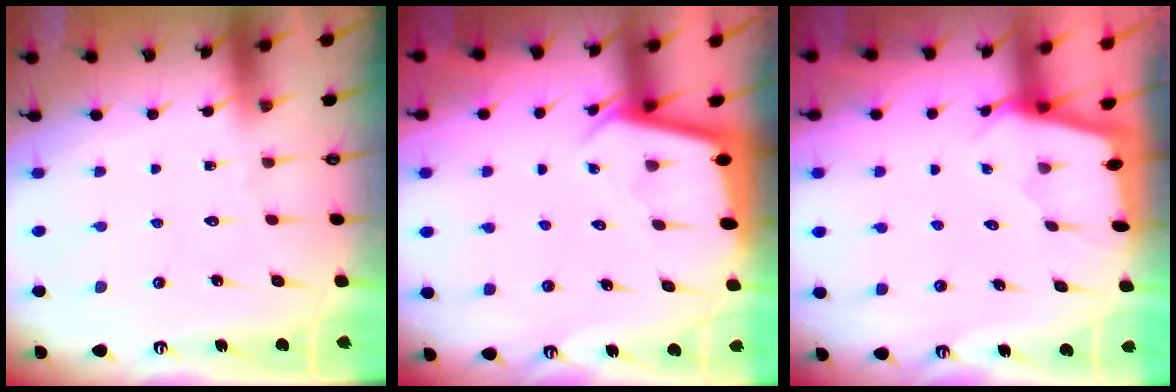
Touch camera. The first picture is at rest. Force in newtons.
{"total": 2.3, "press": 2.3, "slide": 0.1}
{"total": 1.8, "press": 1.8, "slide": 0.1}